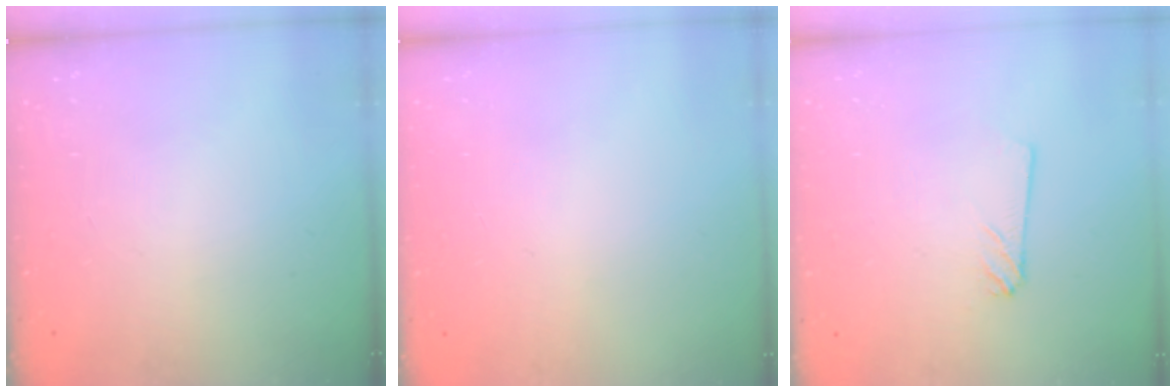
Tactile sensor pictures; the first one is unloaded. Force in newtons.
{"total": 0.7, "press": 0.3, "slide": 0.7}
{"total": 2.4, "press": 2.4, "slide": 0.3}